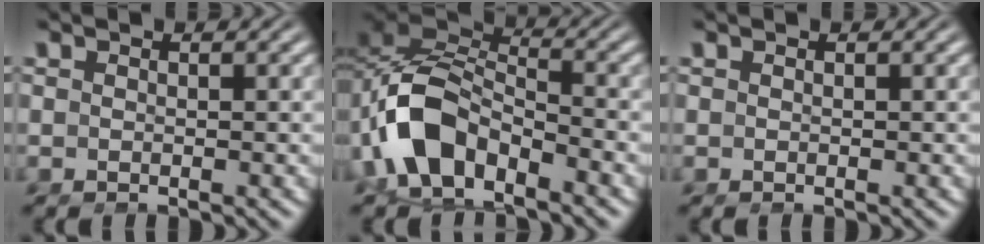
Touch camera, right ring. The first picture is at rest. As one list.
[{"total": 9.7, "force": [-2.3, 7.5, 5.7], "torque": [-0.158, -0.024, -0.042]}, {"total": 0.0}]